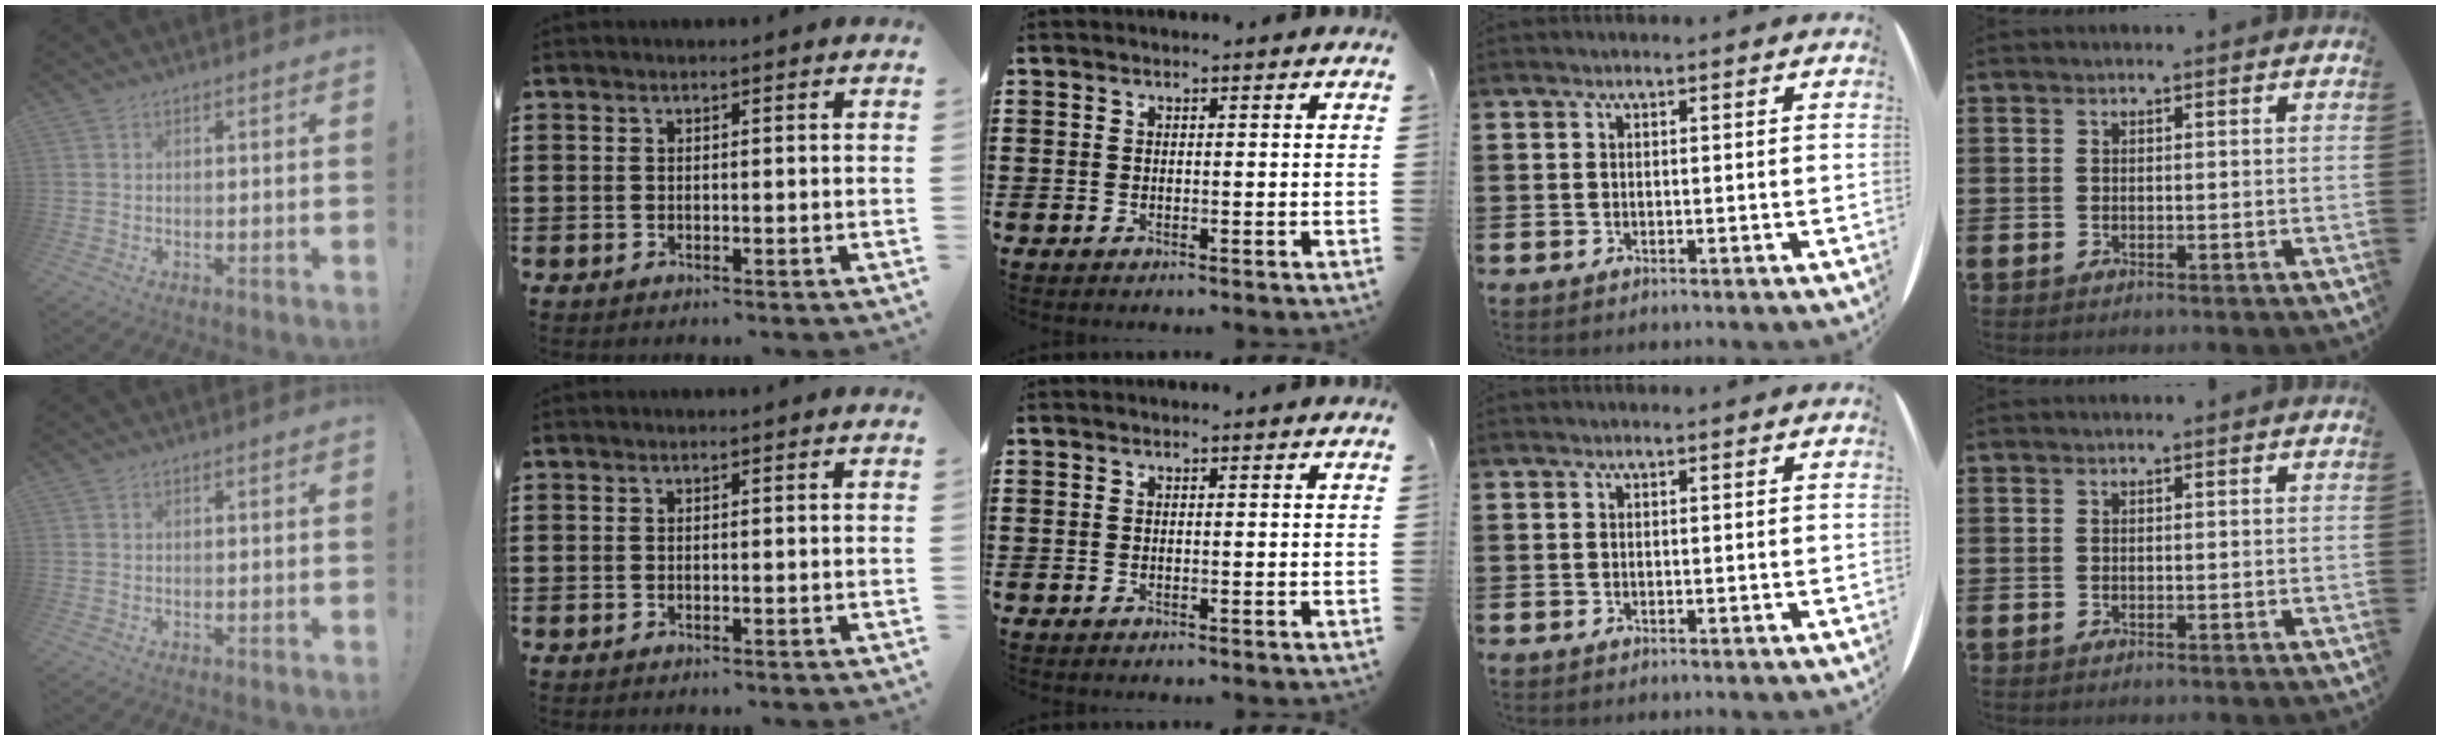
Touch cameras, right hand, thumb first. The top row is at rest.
{}